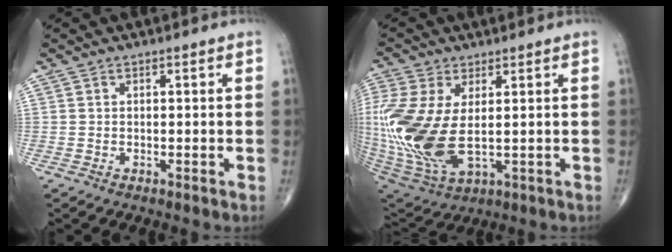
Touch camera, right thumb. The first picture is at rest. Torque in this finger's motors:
{"motor_torque": [1.85, 2.13, 2.34, 0.32, 0.79]}